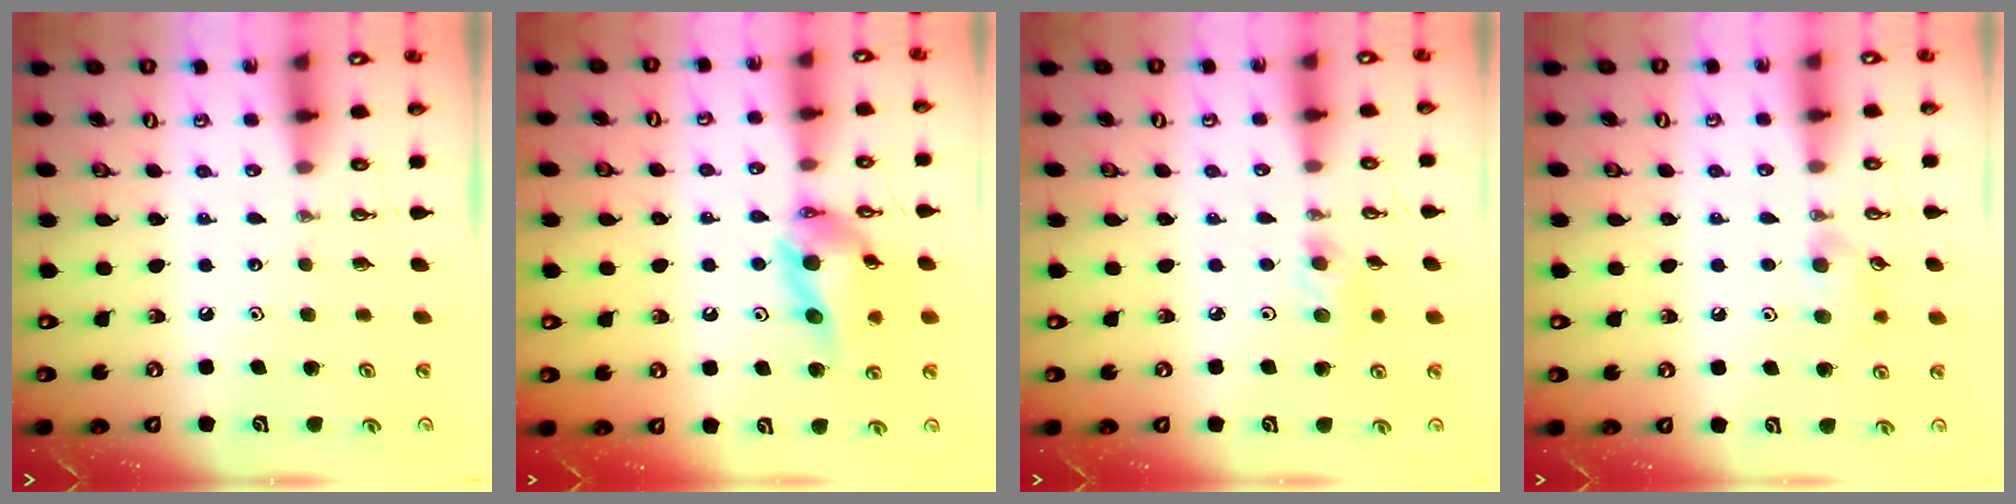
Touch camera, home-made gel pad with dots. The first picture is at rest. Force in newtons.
{"total": 13.8, "press": 13.7, "slide": 2.1}
{"total": 4.3, "press": 4.3, "slide": 0.7}
{"total": 7.3, "press": 7.2, "slide": 1.2}